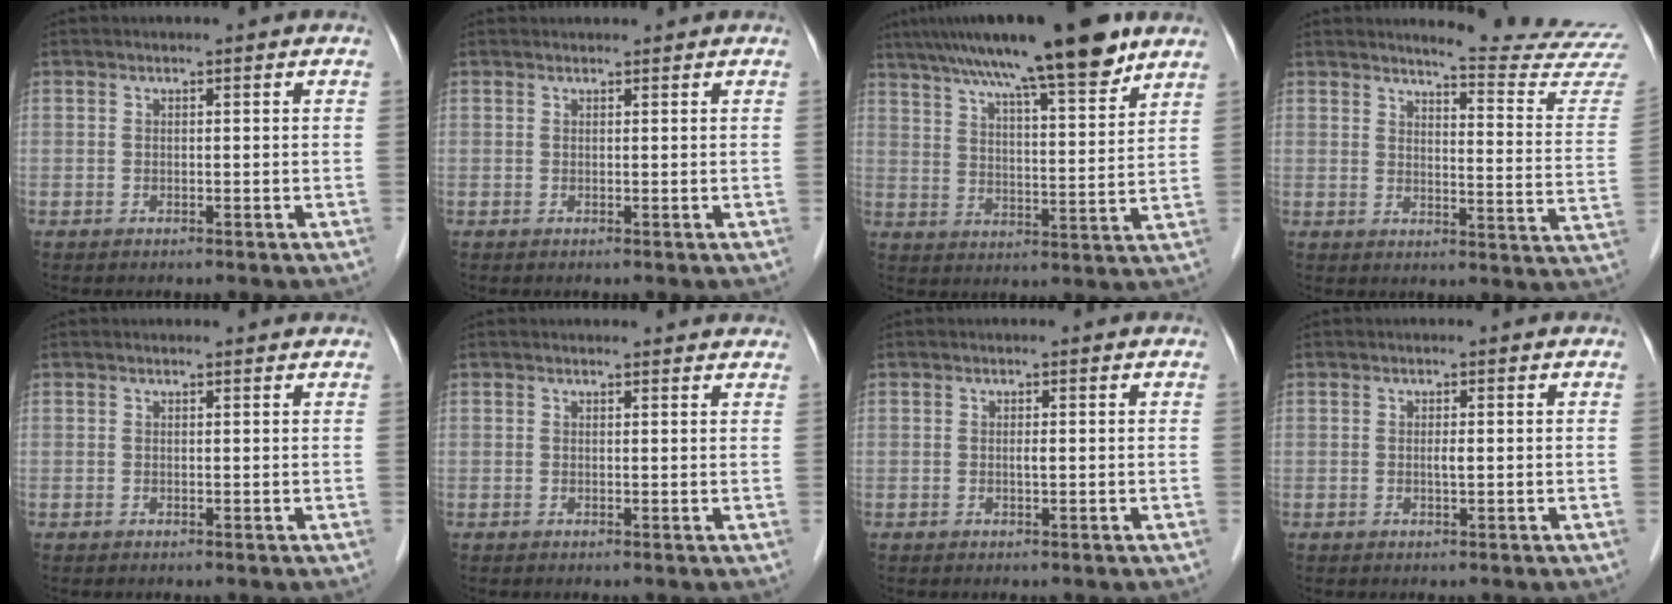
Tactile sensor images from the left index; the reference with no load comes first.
{"total": 2.0, "force": [2.0, 0.2, 0.3], "torque": [-0.007, 0.024, 0.029]}
{"total": 18.1, "force": [13.6, 1.6, 11.8], "torque": [-0.190, 0.024, 0.209]}
{"total": 15.0, "force": [14.7, -1.6, 2.6], "torque": [-0.031, -0.122, 0.158]}
{"total": 1.7, "force": [1.6, 0.2, 0.2], "torque": [-0.014, 0.007, 0.015]}
{"total": 4.6, "force": [4.4, 0.7, 0.9], "torque": [-0.010, 0.008, 0.039]}
{"total": 0.6, "force": [0.0, 0.0, 0.6], "torque": [-0.013, -0.001, 0.001]}
{"total": 0.9, "force": [0.0, 0.1, 0.9], "torque": [-0.019, -0.002, 0.001]}